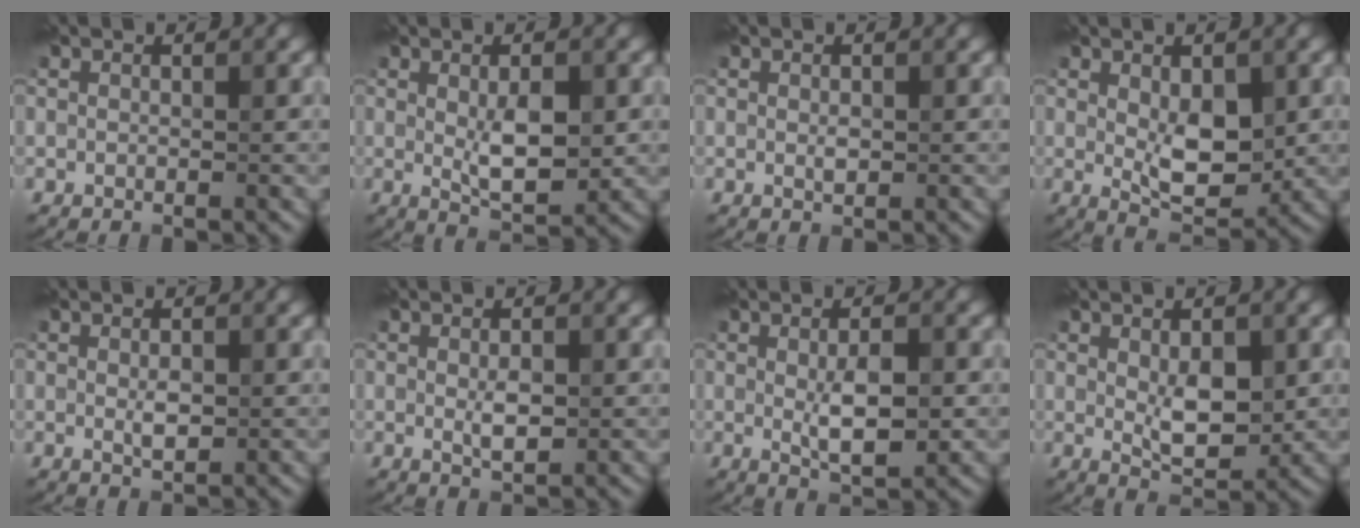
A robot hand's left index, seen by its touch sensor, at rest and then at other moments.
{"total": 4.8, "force": [0.1, 2.0, 4.4], "torque": [-0.079, -0.007, 0.007]}
{"total": 0.8, "force": [-0.1, 0.4, 0.7], "torque": [-0.015, -0.003, 0.000]}
{"total": 5.5, "force": [0.3, 3.0, 4.6], "torque": [-0.083, -0.010, 0.014]}
{"total": 1.5, "force": [-0.1, 0.8, 1.3], "torque": [-0.027, -0.005, 0.001]}
{"total": 2.0, "force": [-0.1, 0.9, 1.7], "torque": [-0.036, -0.005, 0.002]}
{"total": 4.3, "force": [-0.2, 1.6, 3.9], "torque": [-0.073, -0.006, -0.001]}
{"total": 4.6, "force": [0.3, 2.3, 3.9], "torque": [-0.067, -0.008, 0.013]}